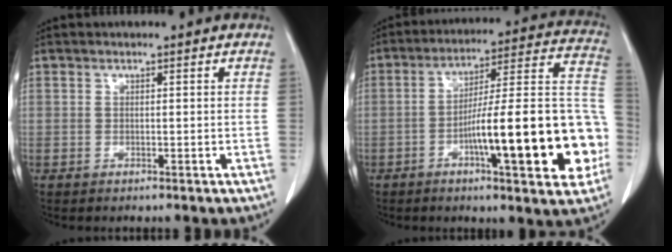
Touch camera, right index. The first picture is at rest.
{"total": 21.7, "force": [-6.2, 3.2, 20.5], "torque": [-0.239, 0.029, -0.085]}